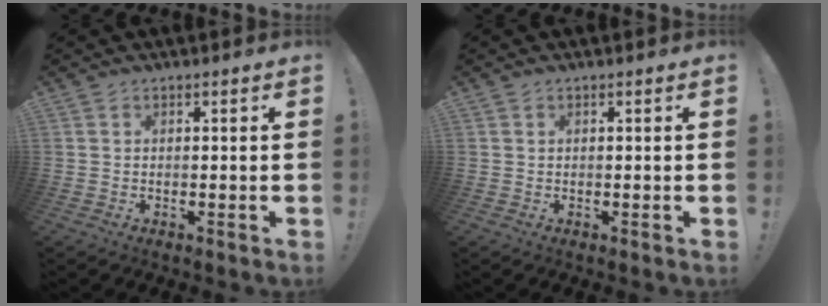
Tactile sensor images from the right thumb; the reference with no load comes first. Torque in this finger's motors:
{"motor_torque": [-0.05, 0.12, 0.14, -0.14, -0.01]}